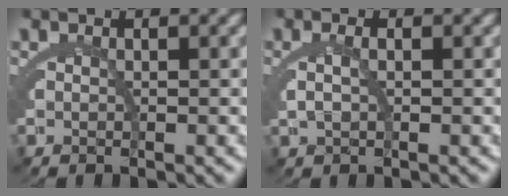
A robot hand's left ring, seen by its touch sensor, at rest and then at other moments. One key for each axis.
{"total": 1.6, "fx": 0.0, "fy": 0.5, "fz": 1.5, "tx": -0.035, "ty": 0.004, "tz": 0.002}